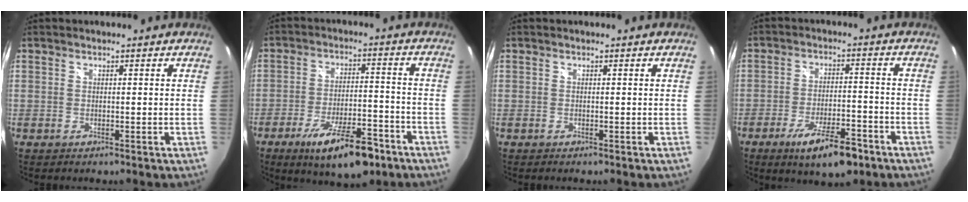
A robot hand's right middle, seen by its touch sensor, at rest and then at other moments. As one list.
[{"total": 14.3, "force": [-9.3, 4.3, 10.1], "torque": [-0.179, -0.017, -0.141]}, {"total": 0.0}, {"total": 11.1, "force": [-7.1, 3.2, 7.8], "torque": [-0.147, -0.015, -0.112]}]